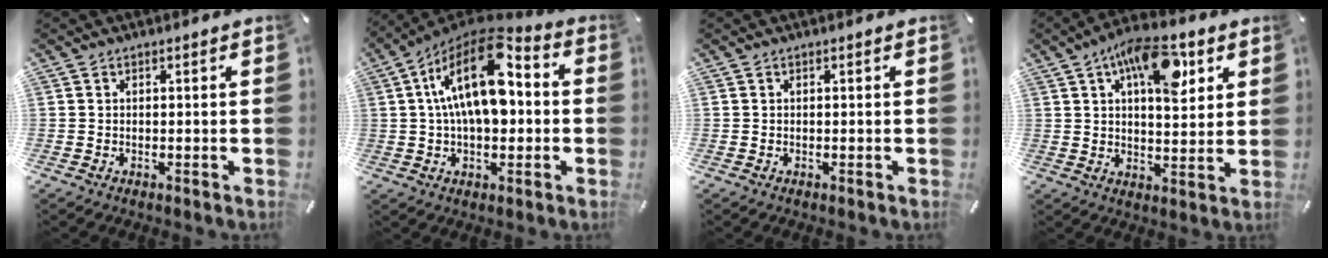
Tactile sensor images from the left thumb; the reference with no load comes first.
{"total": 18.4, "force": [3.4, 10.2, 15.0], "torque": [-0.262, -0.015, 0.055]}
{"total": 0.0}
{"total": 14.4, "force": [6.5, 6.8, 10.8], "torque": [-0.159, -0.017, 0.109]}